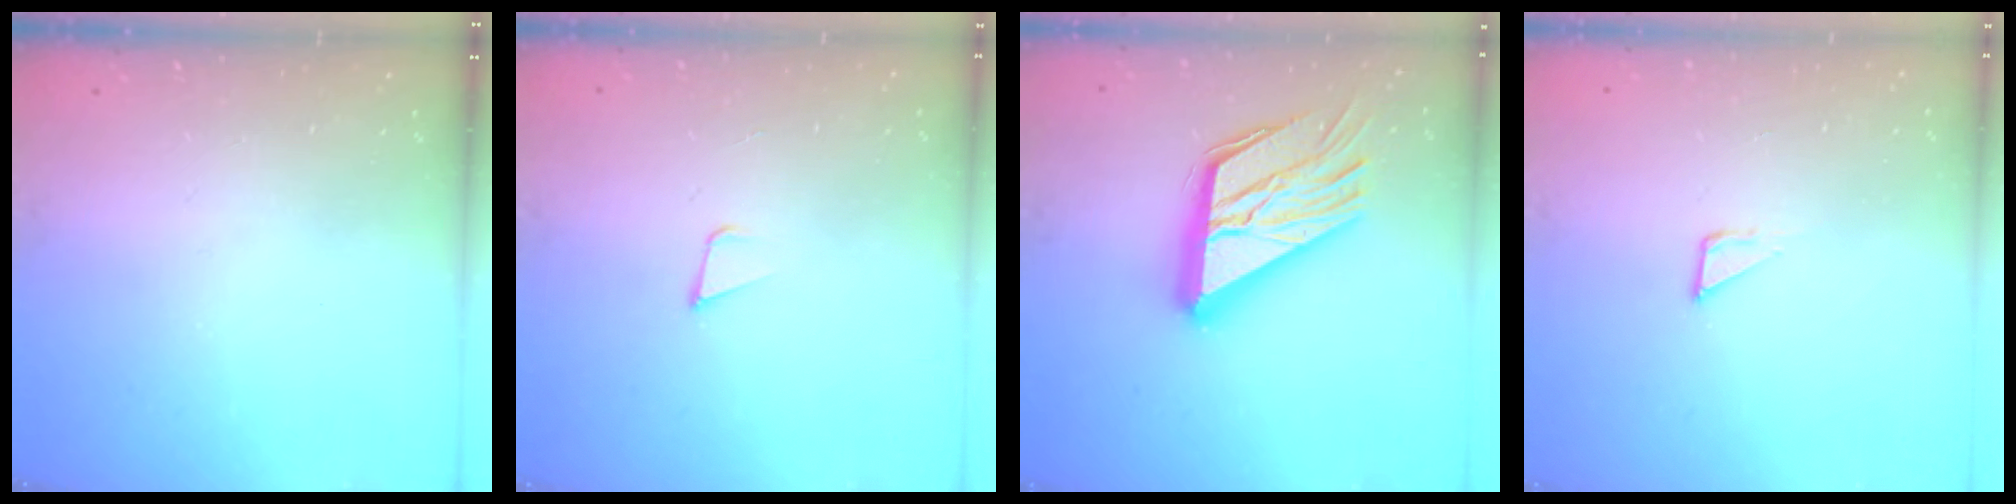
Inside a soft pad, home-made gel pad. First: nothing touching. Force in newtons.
{"total": 3.4, "press": 2.2, "slide": 2.6}
{"total": 23.5, "press": 23.3, "slide": 2.3}
{"total": 2.3, "press": 2.3, "slide": 0.1}